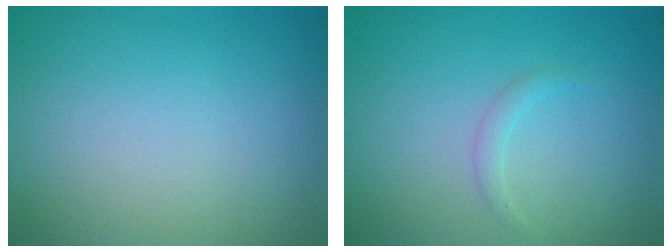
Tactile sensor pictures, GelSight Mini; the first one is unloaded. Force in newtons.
{"total": 0.8, "press": 0.8, "slide": 0.1}